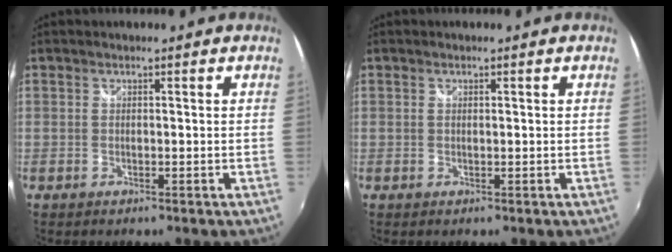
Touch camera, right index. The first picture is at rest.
{"total": 0.0}